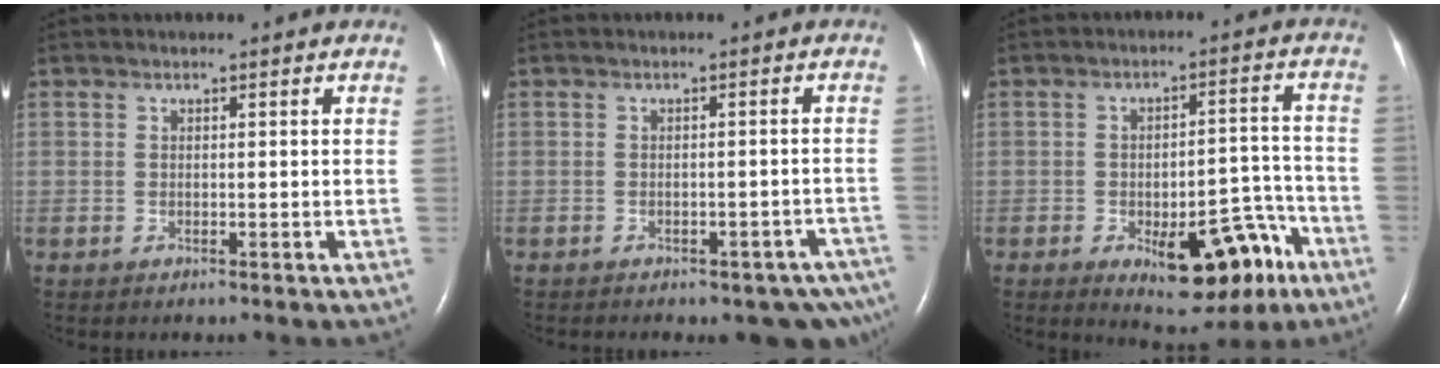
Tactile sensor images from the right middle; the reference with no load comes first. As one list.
[{"total": 9.5, "force": [-7.5, 3.8, 4.4], "torque": [-0.040, 0.007, -0.085]}, {"total": 12.0, "force": [-6.2, 4.7, 9.2], "torque": [-0.113, 0.017, -0.077]}]